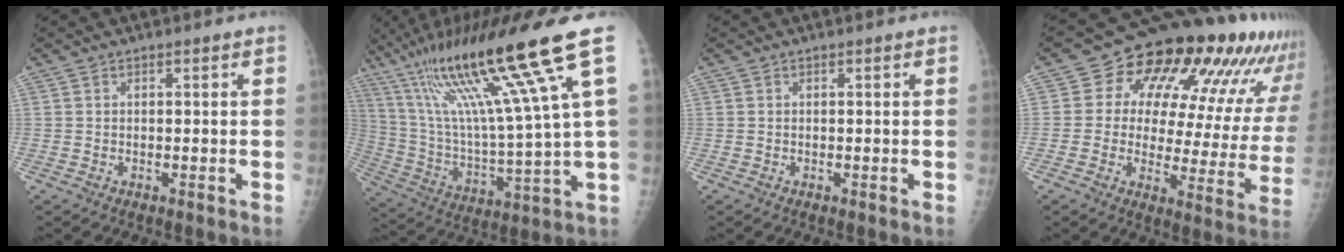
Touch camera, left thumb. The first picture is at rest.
{"total": 24.6, "force": [13.3, 0.4, 20.7], "torque": [-0.368, -0.033, 0.229]}
{"total": 0.0}
{"total": 22.4, "force": [11.5, 11.0, 15.9], "torque": [-0.178, -0.021, 0.141]}